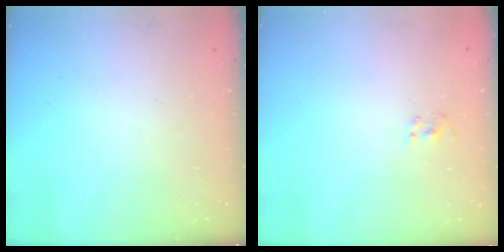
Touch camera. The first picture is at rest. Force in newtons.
{"total": 1.0, "press": 0.6, "slide": 0.8}